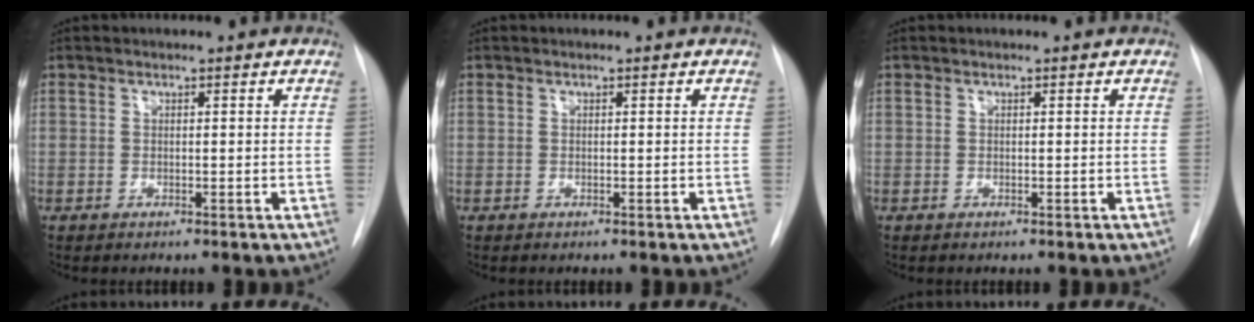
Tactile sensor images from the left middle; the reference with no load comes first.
{"total": 0.0}
{"total": 0.0}